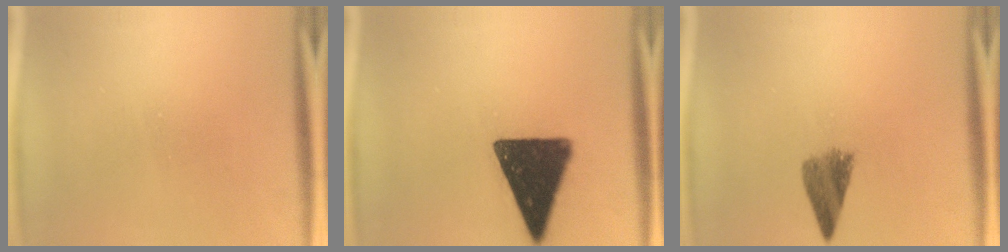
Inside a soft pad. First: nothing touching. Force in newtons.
{"total": 16.2}
{"total": 4.4}